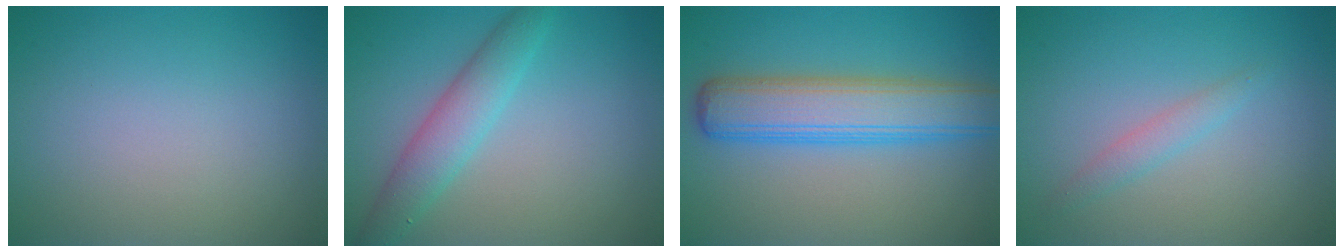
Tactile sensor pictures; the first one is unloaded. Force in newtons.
{"total": 3.6, "press": 3.6, "slide": 0.0}
{"total": 6.8, "press": 6.8, "slide": 0.2}
{"total": 1.4, "press": 1.4, "slide": 0.1}